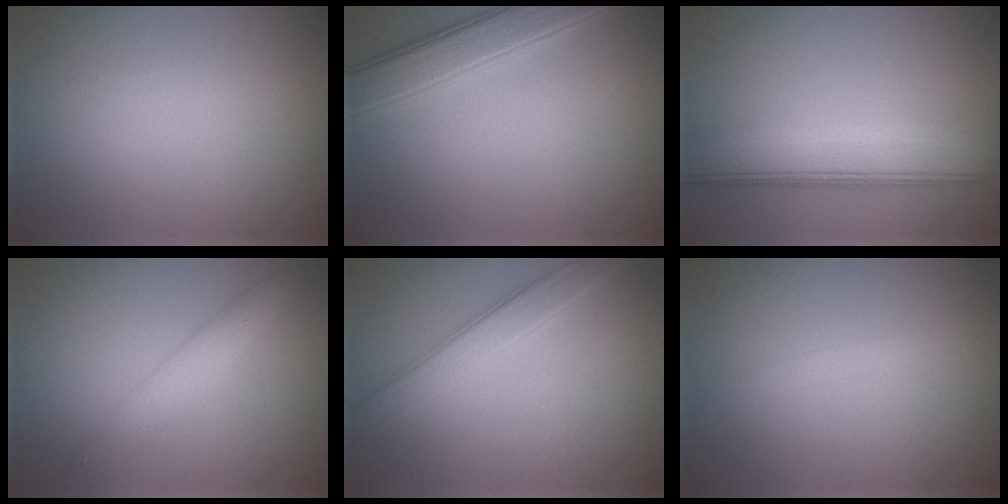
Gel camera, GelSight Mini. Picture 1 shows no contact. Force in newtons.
{"total": 4.0, "press": 4.0, "slide": 0.1}
{"total": 7.2, "press": 7.2, "slide": 0.3}
{"total": 2.9, "press": 2.9, "slide": 0.1}
{"total": 3.0, "press": 3.0, "slide": 0.1}
{"total": 0.8, "press": 0.8, "slide": 0.1}